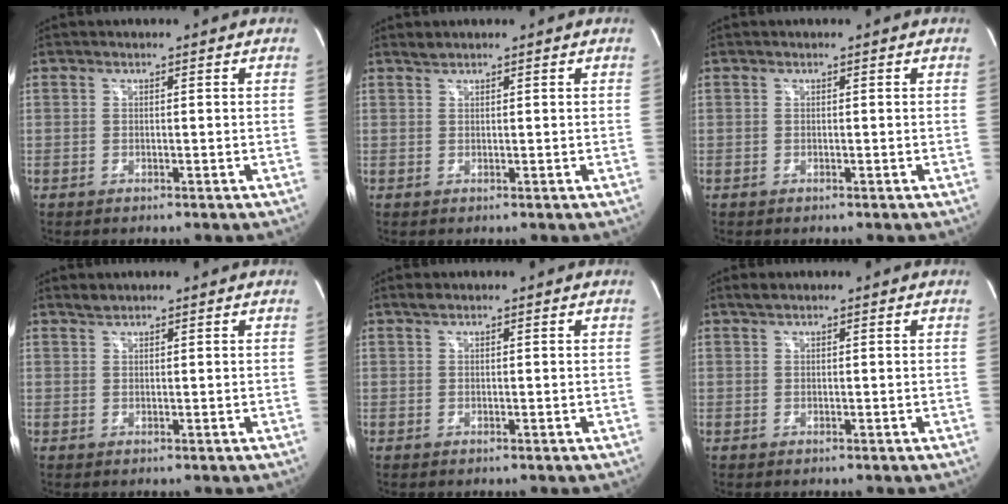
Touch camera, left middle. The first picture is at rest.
{"total": 0.8, "force": [0.8, -0.1, 0.1], "torque": [-0.009, 0.002, 0.020]}
{"total": 0.0}
{"total": 1.1, "force": [1.0, 0.1, 0.1], "torque": [-0.011, 0.003, 0.024]}
{"total": 0.9, "force": [0.7, 0.1, 0.5], "torque": [-0.018, 0.007, 0.017]}
{"total": 1.2, "force": [1.0, 0.2, 0.6], "torque": [-0.021, 0.010, 0.021]}